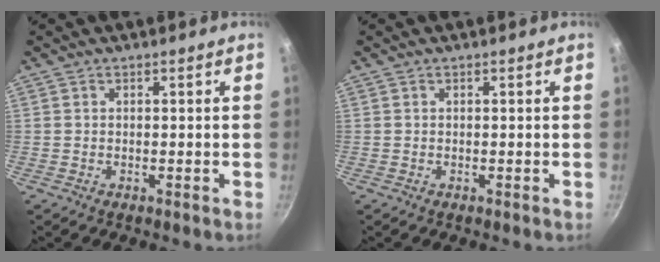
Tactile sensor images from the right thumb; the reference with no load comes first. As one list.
[{"total": 0.0}]